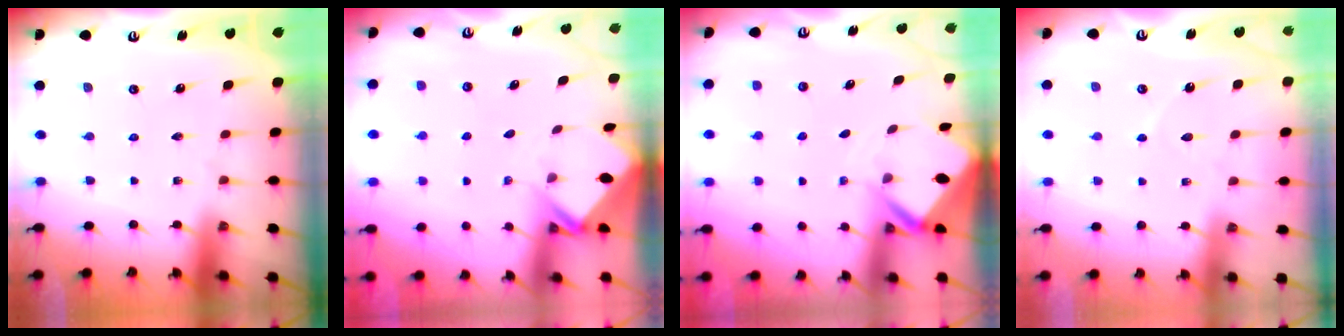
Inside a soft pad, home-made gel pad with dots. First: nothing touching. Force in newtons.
{"total": 2.7, "press": 2.7, "slide": 0.1}
{"total": 3.4, "press": 3.4, "slide": 0.2}
{"total": 3.8, "press": 3.7, "slide": 0.5}